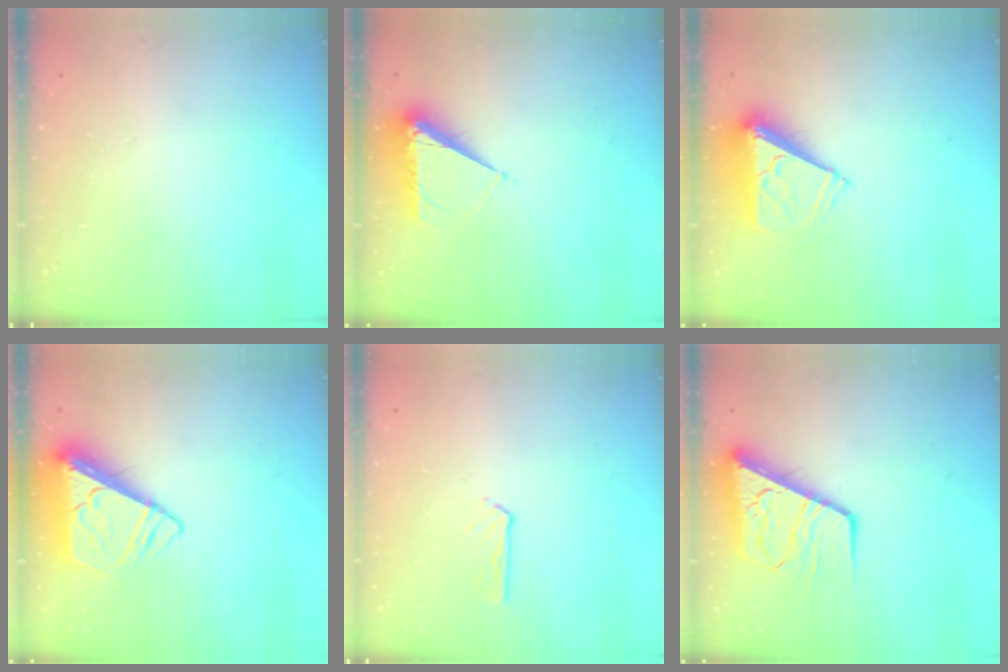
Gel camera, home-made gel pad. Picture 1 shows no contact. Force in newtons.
{"total": 7.4, "press": 7.3, "slide": 1.0}
{"total": 7.7, "press": 7.7, "slide": 0.5}
{"total": 8.6, "press": 8.4, "slide": 1.3}
{"total": 2.7, "press": 2.7, "slide": 0.2}
{"total": 13.0, "press": 12.9, "slide": 1.7}